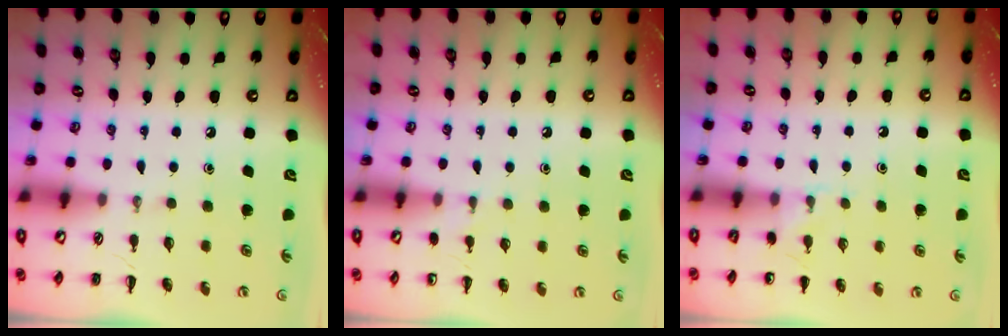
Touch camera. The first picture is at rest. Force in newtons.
{"total": 5.0, "press": 4.8, "slide": 1.5}
{"total": 4.9, "press": 4.6, "slide": 1.7}